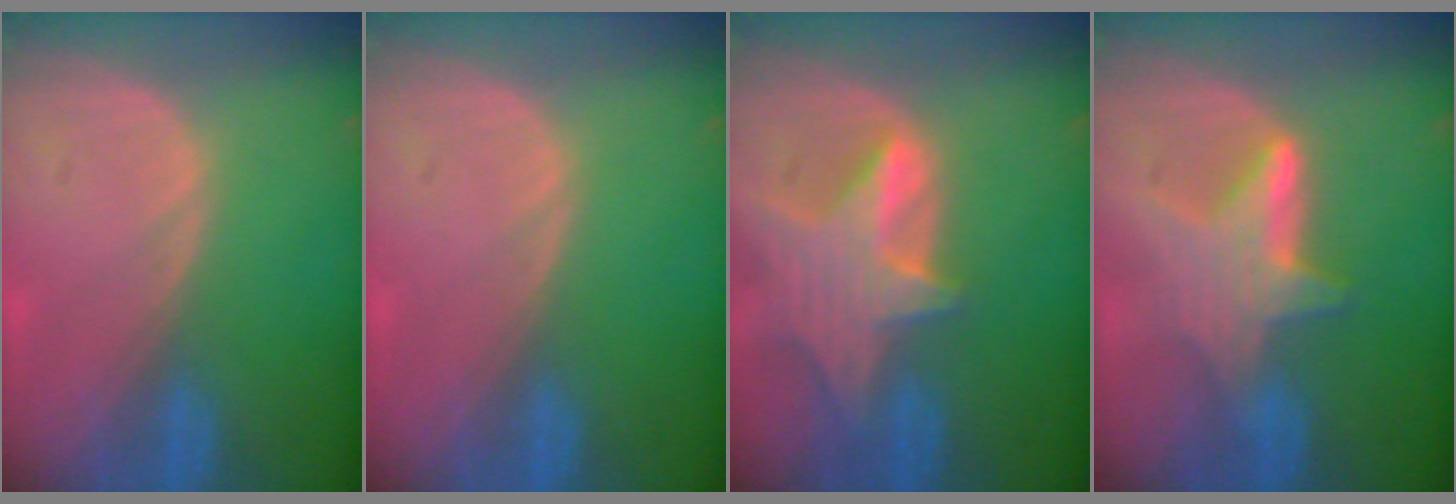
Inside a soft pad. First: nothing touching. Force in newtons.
{"total": 0.0}
{"total": 8.4, "press": 7.6, "slide": 3.5}
{"total": 6.2, "press": 6.1, "slide": 1.3}